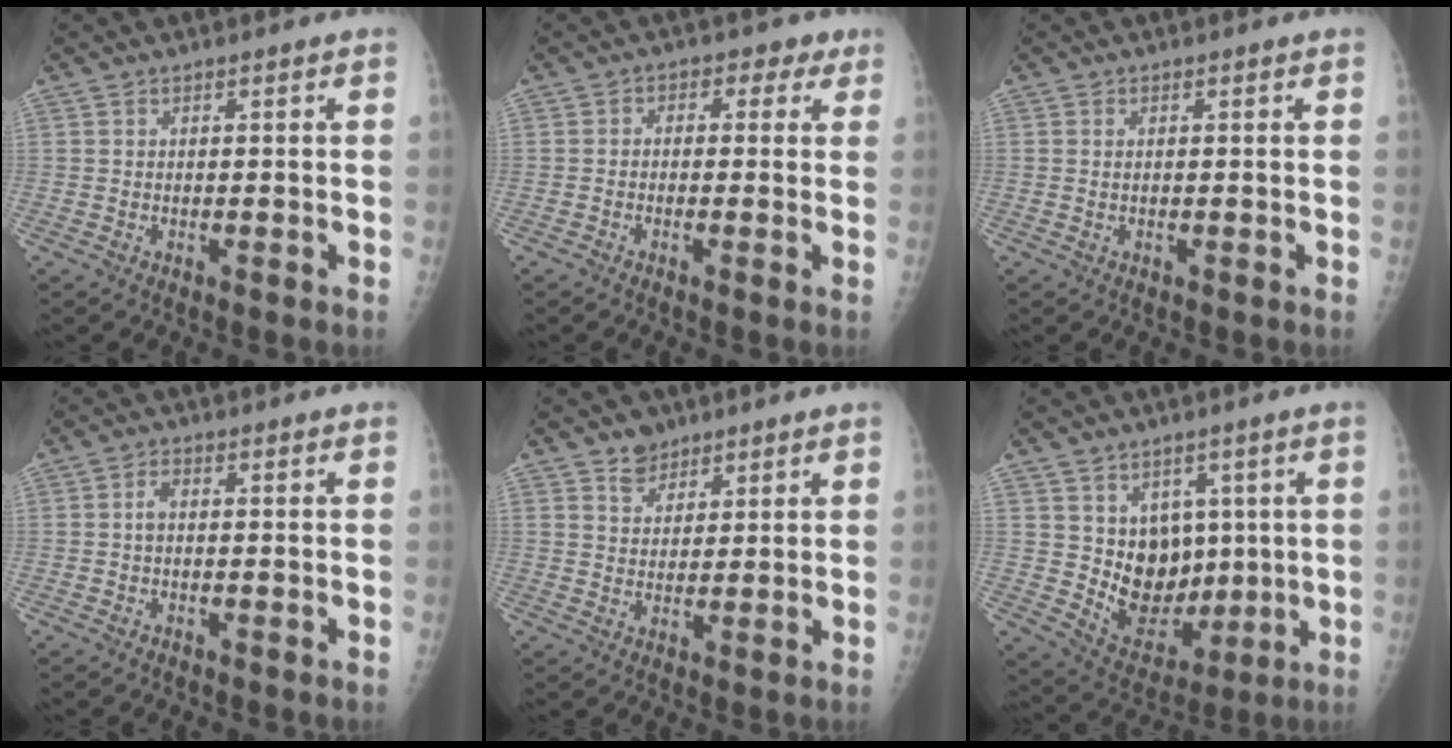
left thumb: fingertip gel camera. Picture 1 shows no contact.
{"total": 4.0, "force": [1.2, 3.0, 2.3], "torque": [0.003, 0.007, 0.001]}
{"total": 0.7, "force": [0.2, 0.2, 0.6], "torque": [-0.018, 0.002, 0.008]}
{"total": 2.2, "force": [0.0, 1.3, 1.7], "torque": [-0.033, 0.007, -0.003]}
{"total": 9.7, "force": [6.4, 6.2, 3.8], "torque": [-0.033, -0.037, 0.112]}
{"total": 11.5, "force": [2.4, 8.9, 6.8], "torque": [-0.061, -0.030, 0.066]}